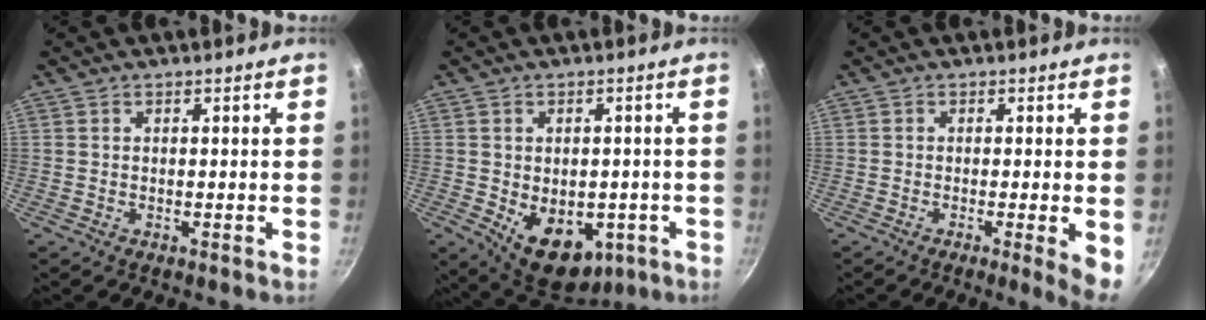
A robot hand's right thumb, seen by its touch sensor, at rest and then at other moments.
{"total": 12.7, "force": [-3.6, 8.5, 8.8], "torque": [-0.087, -0.009, -0.027]}
{"total": 4.9, "force": [-0.9, 0.5, 4.8], "torque": [-0.054, -0.006, -0.012]}